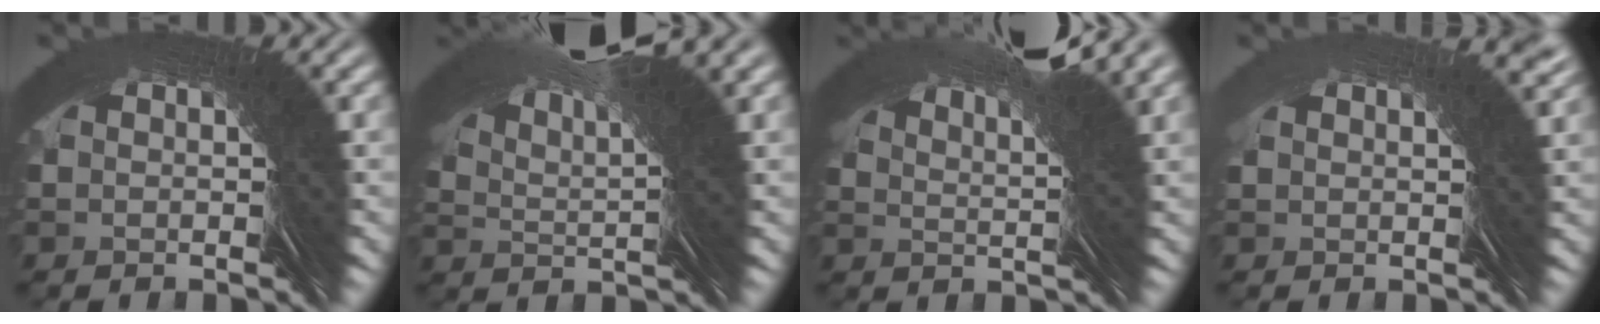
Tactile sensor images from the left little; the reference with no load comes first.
{"total": 7.6, "force": [5.9, -2.0, 4.4], "torque": [-0.076, 0.060, 0.083]}
{"total": 6.6, "force": [4.8, -4.5, 0.9], "torque": [-0.016, 0.054, 0.068]}
{"total": 3.8, "force": [0.6, -3.4, -1.7], "torque": [0.051, 0.024, 0.008]}